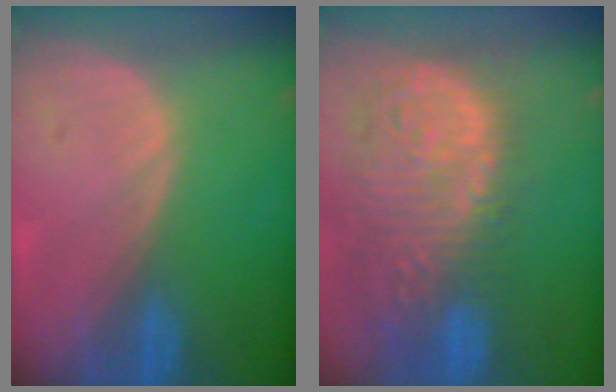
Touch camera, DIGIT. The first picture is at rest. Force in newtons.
{"total": 15.1, "press": 12.5, "slide": 8.5}